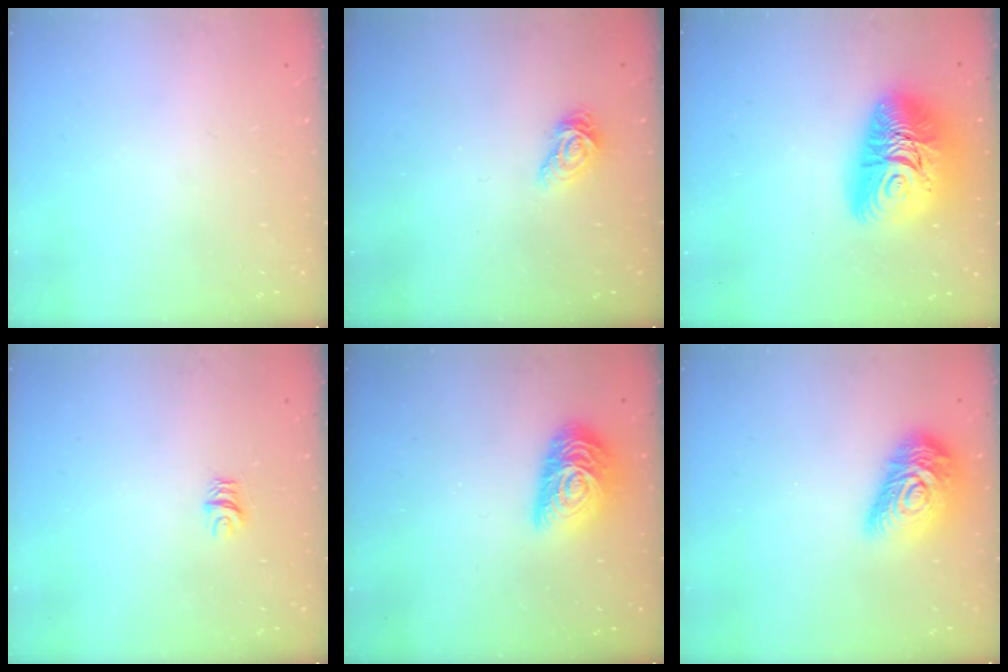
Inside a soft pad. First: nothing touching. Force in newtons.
{"total": 7.1, "press": 7.1, "slide": 0.1}
{"total": 17.6, "press": 17.5, "slide": 1.7}
{"total": 4.6, "press": 4.6, "slide": 0.3}
{"total": 14.2, "press": 14.2, "slide": 1.1}
{"total": 16.1, "press": 16.1, "slide": 0.9}